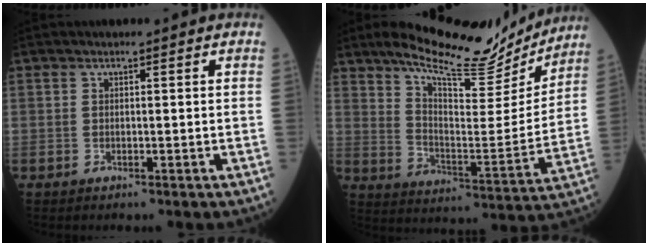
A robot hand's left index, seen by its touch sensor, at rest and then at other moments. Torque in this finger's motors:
{"motor_torque": [0.91, -1.23, 0.39, 0.08]}